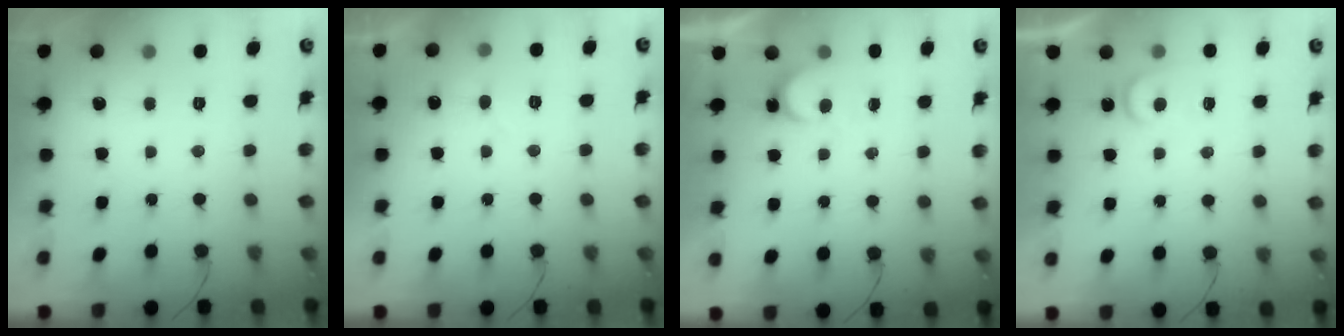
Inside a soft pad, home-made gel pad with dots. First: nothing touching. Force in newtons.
{"total": 4.3, "press": 4.3, "slide": 0.3}
{"total": 5.4, "press": 5.3, "slide": 0.4}
{"total": 4.4, "press": 4.4, "slide": 0.5}